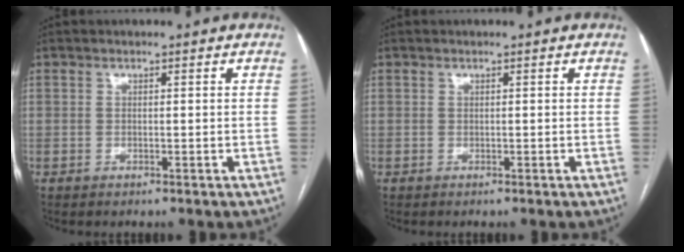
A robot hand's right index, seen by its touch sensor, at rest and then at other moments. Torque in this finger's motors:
{"motor_torque": [0.03, 0.19, 0.00, -0.01]}